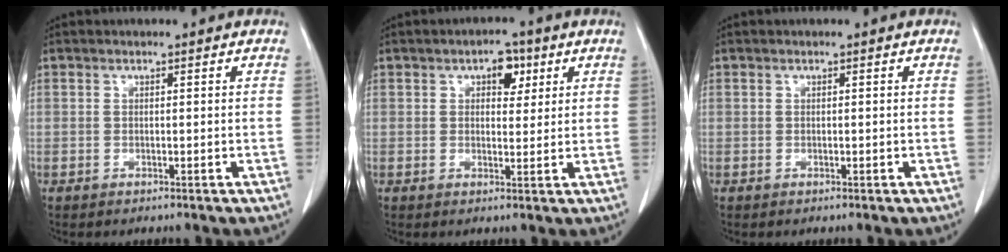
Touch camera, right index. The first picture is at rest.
{"total": 4.0, "force": [1.9, 2.2, 2.8], "torque": [-0.037, 0.010, 0.026]}
{"total": 0.0}